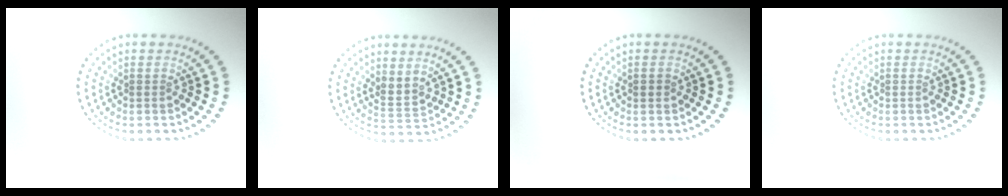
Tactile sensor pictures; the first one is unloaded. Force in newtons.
{"total": 2.0, "press": 1.4, "slide": 1.4}
{"total": 0.8, "press": 0.8, "slide": 0.0}
{"total": 0.0}